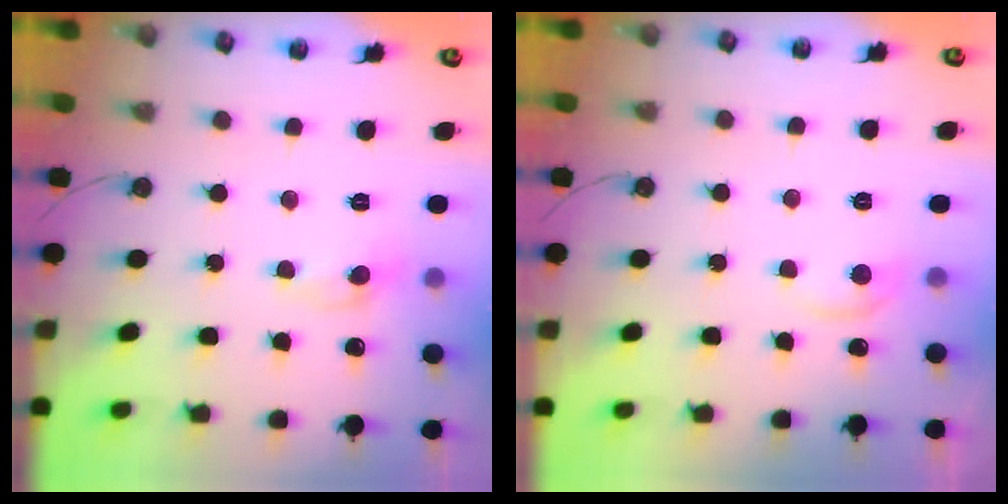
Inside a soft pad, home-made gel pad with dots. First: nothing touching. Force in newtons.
{"total": 1.6, "press": 1.3, "slide": 0.9}